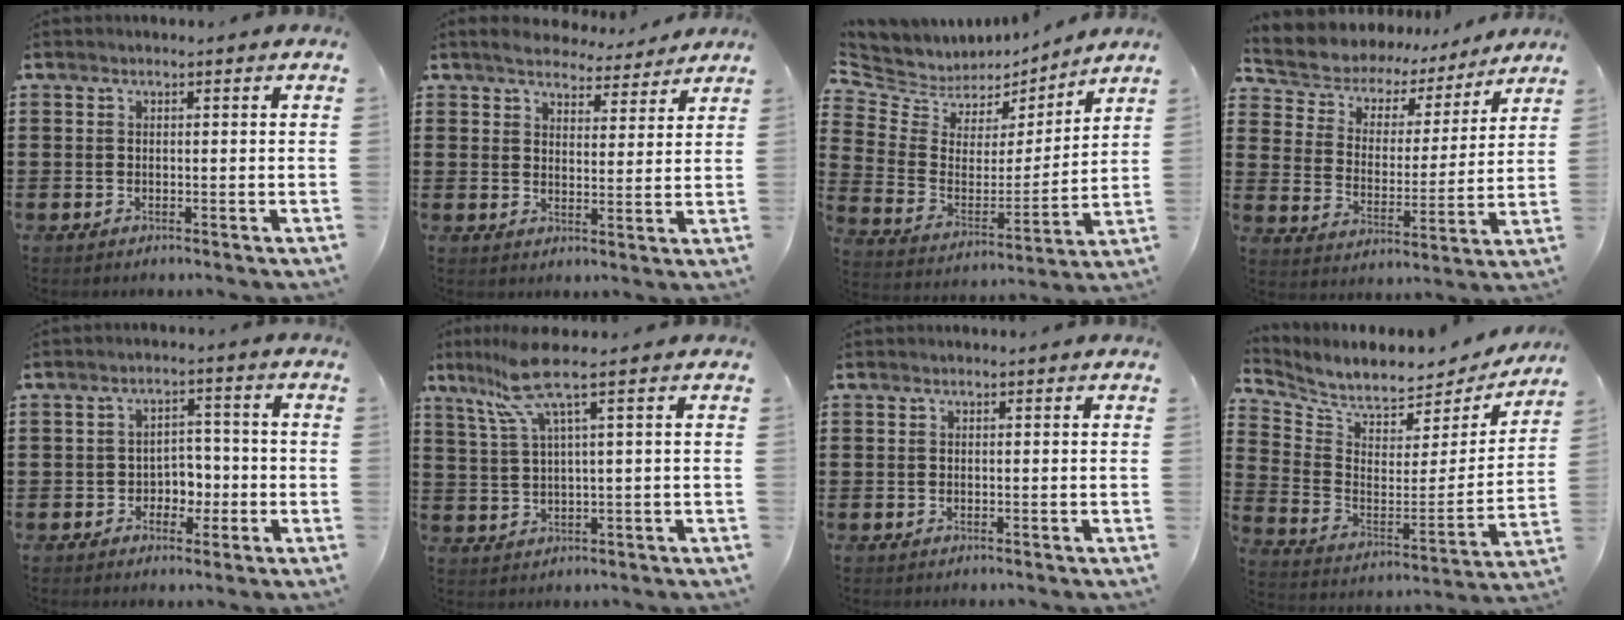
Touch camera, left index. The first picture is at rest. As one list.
[{"total": 4.5, "force": [4.4, 0.9, 0.4], "torque": [-0.020, -0.021, 0.077]}, {"total": 5.5, "force": [4.6, 3.0, -0.7], "torque": [-0.030, -0.039, 0.078]}, {"total": 5.5, "force": [4.9, 2.4, 0.2], "torque": [-0.041, -0.037, 0.081]}, {"total": 3.7, "force": [-1.4, 3.0, 1.5], "torque": [-0.032, 0.004, -0.036]}, {"total": 7.4, "force": [4.0, 0.0, 6.2], "torque": [-0.153, -0.010, 0.063]}, {"total": 0.0}, {"total": 5.8, "force": [5.5, 1.3, 1.3], "torque": [-0.059, -0.052, 0.093]}]